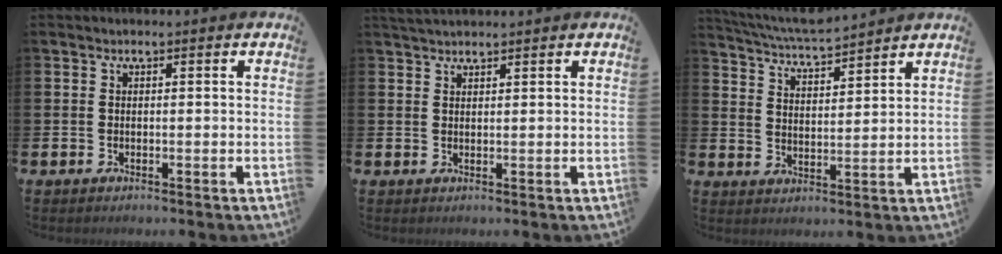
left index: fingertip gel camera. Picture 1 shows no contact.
{"total": 1.9, "force": [1.8, 0.3, 0.3], "torque": [-0.008, 0.002, 0.033]}
{"total": 5.8, "force": [5.7, 0.2, 1.0], "torque": [-0.045, -0.033, 0.102]}